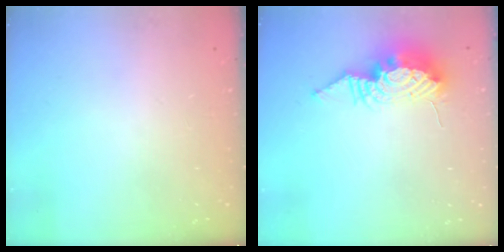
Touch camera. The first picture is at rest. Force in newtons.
{"total": 11.7, "press": 11.6, "slide": 1.1}